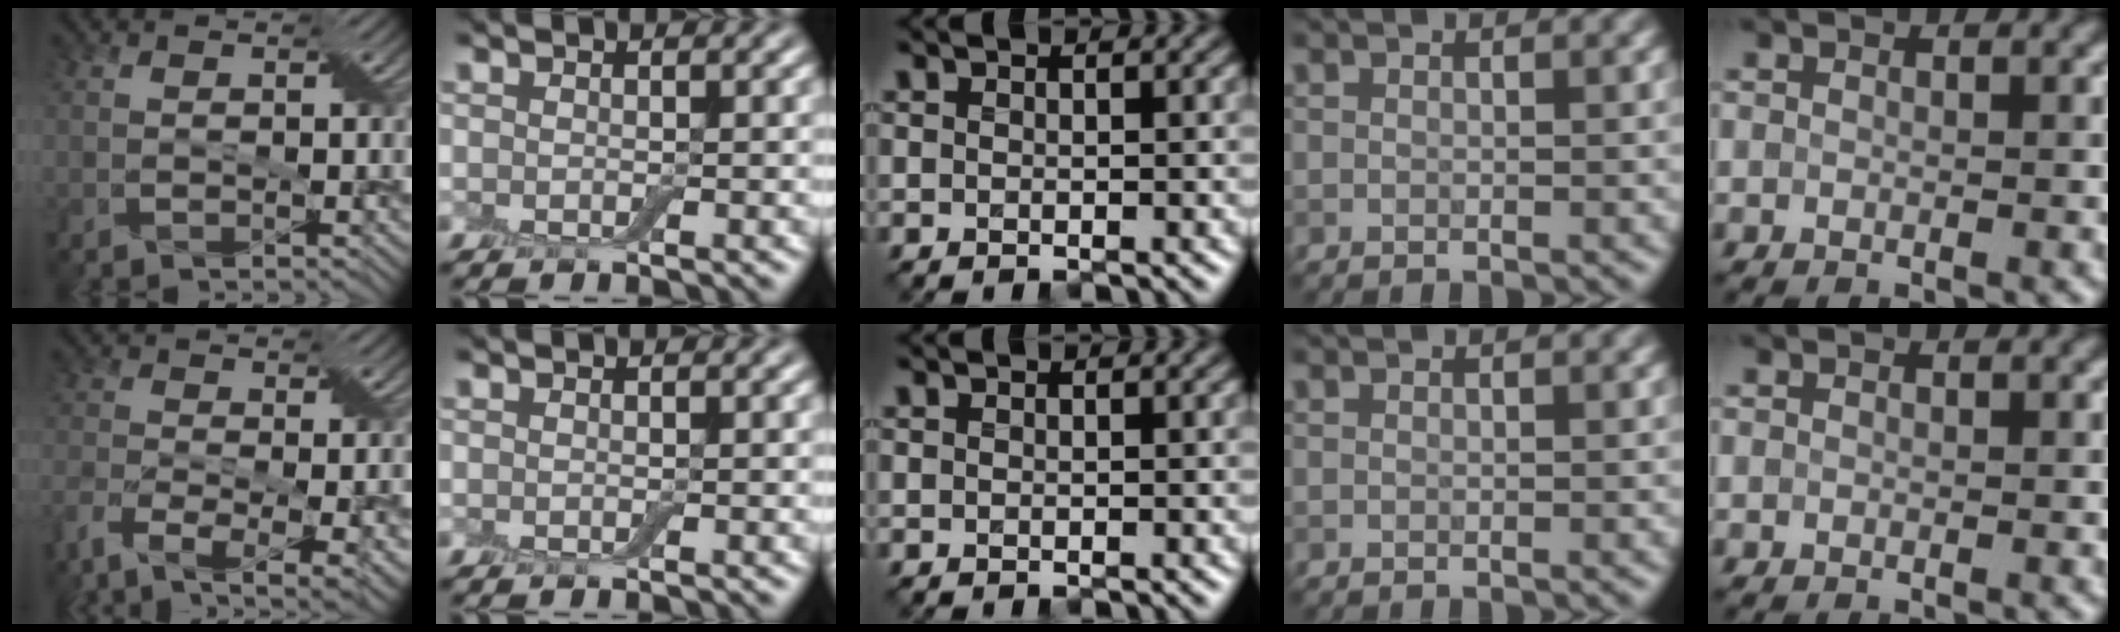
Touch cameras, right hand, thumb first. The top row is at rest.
{"thumb": {"total": 9.9, "force": [-6.2, 3.4, 6.9], "torque": [-0.147, -0.020, -0.104]}}